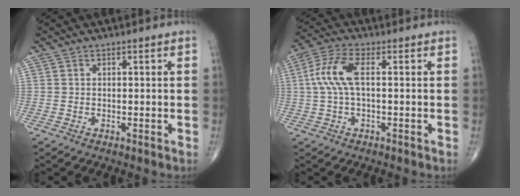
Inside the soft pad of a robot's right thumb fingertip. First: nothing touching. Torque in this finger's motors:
{"motor_torque": [1.17, 1.38, 0.95, -0.01, 0.09]}